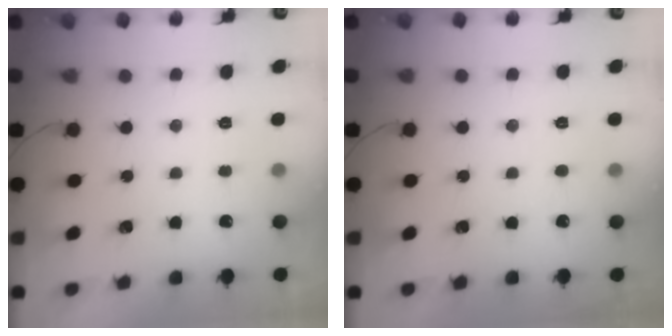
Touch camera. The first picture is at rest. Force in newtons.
{"total": 1.0, "press": 1.0, "slide": 0.2}